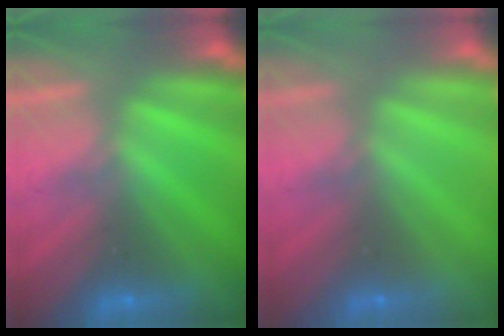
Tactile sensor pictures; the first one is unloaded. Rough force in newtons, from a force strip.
{"total": 3.1}